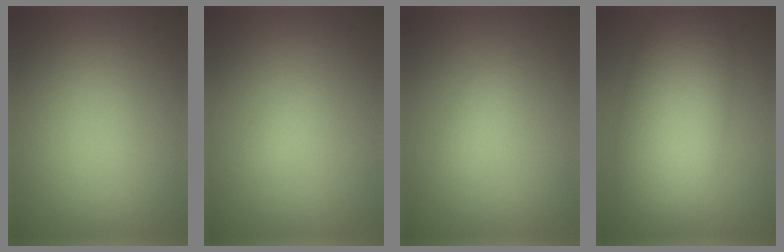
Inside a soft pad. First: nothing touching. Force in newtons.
{"total": 0.6, "press": 0.5, "slide": 0.1}
{"total": 1.0, "press": 1.0, "slide": 0.0}
{"total": 8.9, "press": 8.9, "slide": 0.3}